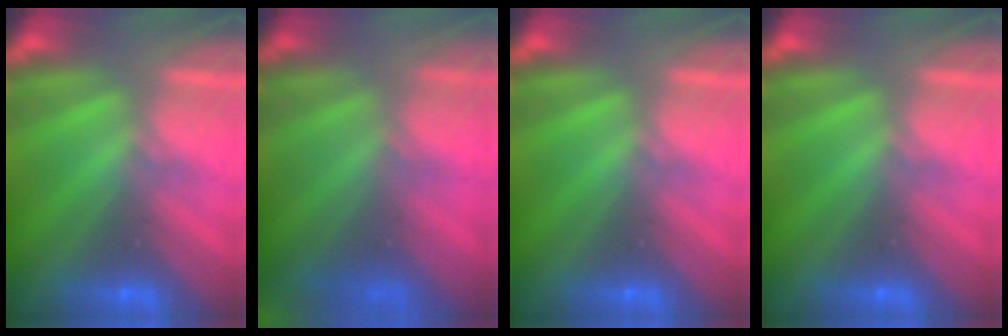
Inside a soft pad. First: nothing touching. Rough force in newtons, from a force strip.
{"total": 10.6}
{"total": 0.0}
{"total": 0.0}